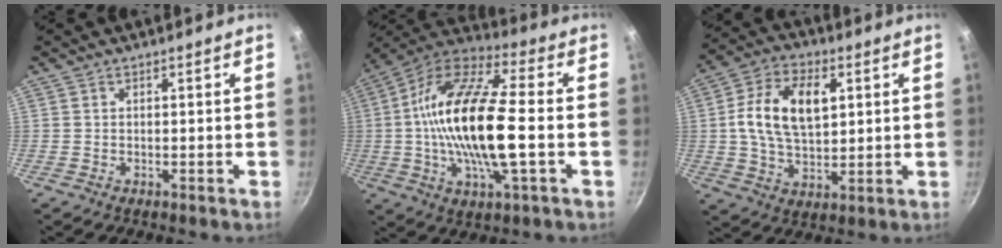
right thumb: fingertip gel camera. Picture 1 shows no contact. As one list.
[{"total": 21.7, "force": [-1.3, 7.2, 20.5], "torque": [-0.389, 0.025, -0.043]}, {"total": 14.0, "force": [2.9, 8.4, 10.8], "torque": [-0.180, 0.004, 0.046]}]